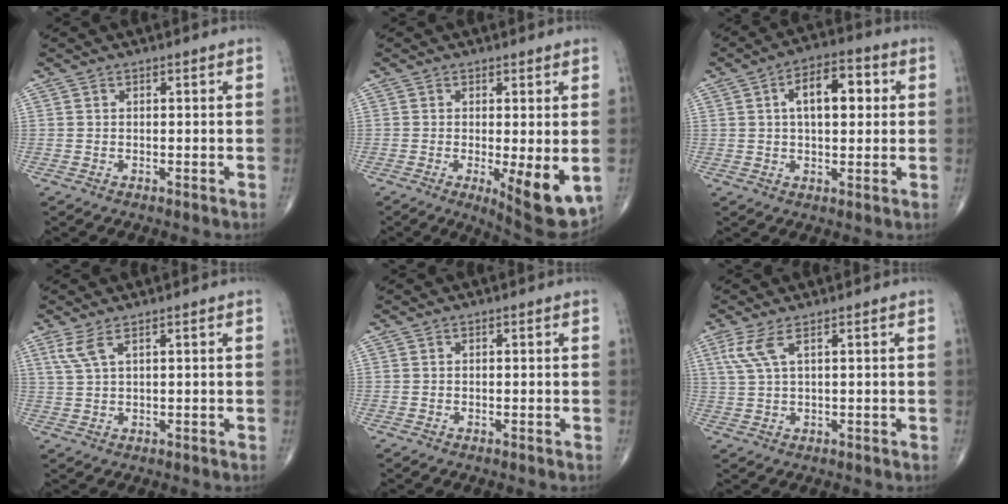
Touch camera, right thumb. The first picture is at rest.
{"total": 9.6, "force": [-1.9, 2.8, 9.0], "torque": [-0.120, -0.025, -0.022]}
{"total": 10.2, "force": [2.1, 5.1, 8.5], "torque": [-0.110, 0.017, 0.027]}
{"total": 3.3, "force": [1.8, 0.8, 2.6], "torque": [-0.069, 0.002, 0.048]}
{"total": 0.0}
{"total": 4.1, "force": [1.9, 0.9, 3.5], "torque": [-0.099, 0.004, 0.050]}